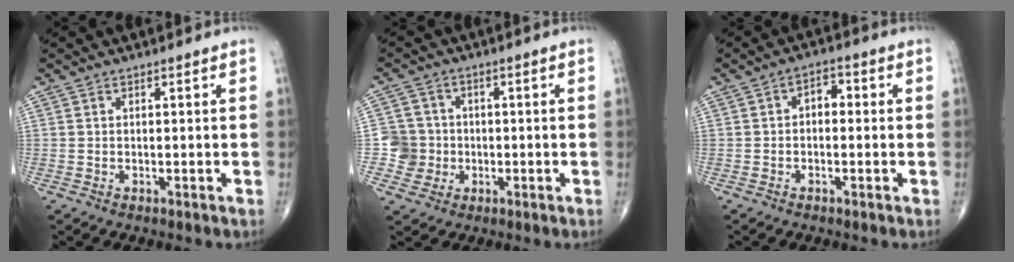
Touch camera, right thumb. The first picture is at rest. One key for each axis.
{"total": 5.8, "fx": -0.9, "fy": 5.7, "fz": 0.2, "tx": 0.031, "ty": 0.014, "tz": -0.022}
{"total": 3.4, "fx": 0.0, "fy": 2.2, "fz": 2.6, "tx": -0.019, "ty": 0.014, "tz": -0.010}